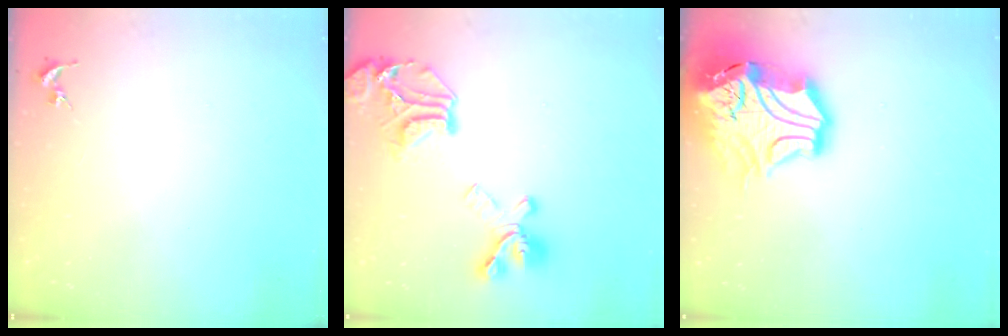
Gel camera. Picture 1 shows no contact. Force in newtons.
{"total": 21.7, "press": 21.6, "slide": 2.0}
{"total": 19.5, "press": 19.3, "slide": 2.9}